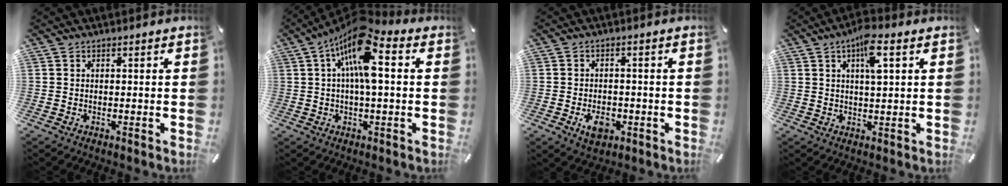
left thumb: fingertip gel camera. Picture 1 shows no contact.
{"total": 13.4, "force": [3.6, 4.8, 11.9], "torque": [-0.217, -0.011, 0.061]}
{"total": 5.6, "force": [-2.0, 3.8, 3.5], "torque": [-0.052, 0.000, -0.037]}
{"total": 6.7, "force": [2.9, 1.7, 5.8], "torque": [-0.097, -0.003, 0.043]}